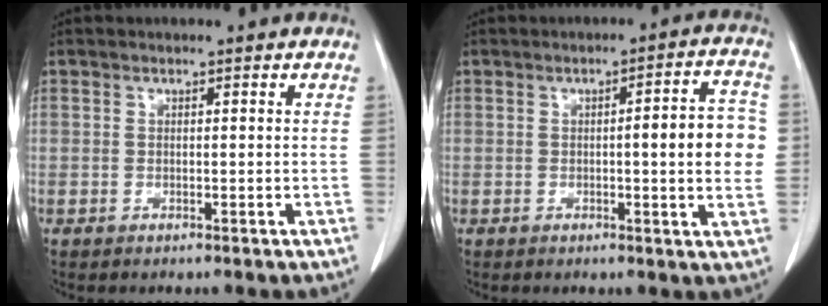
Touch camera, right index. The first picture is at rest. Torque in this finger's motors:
{"motor_torque": [0.45, -0.14, 0.29, 0.05]}